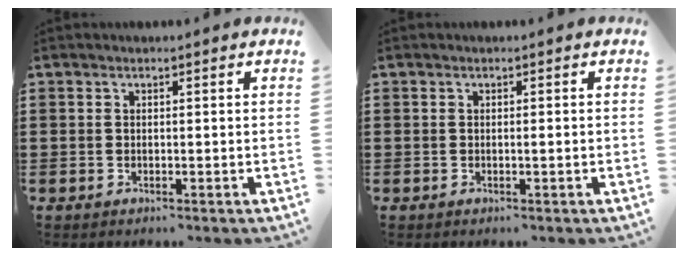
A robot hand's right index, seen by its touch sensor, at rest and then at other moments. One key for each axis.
{"total": 0.6, "fx": -0.1, "fy": 0.0, "fz": 0.6, "tx": -0.010, "ty": -0.003, "tz": -0.001}